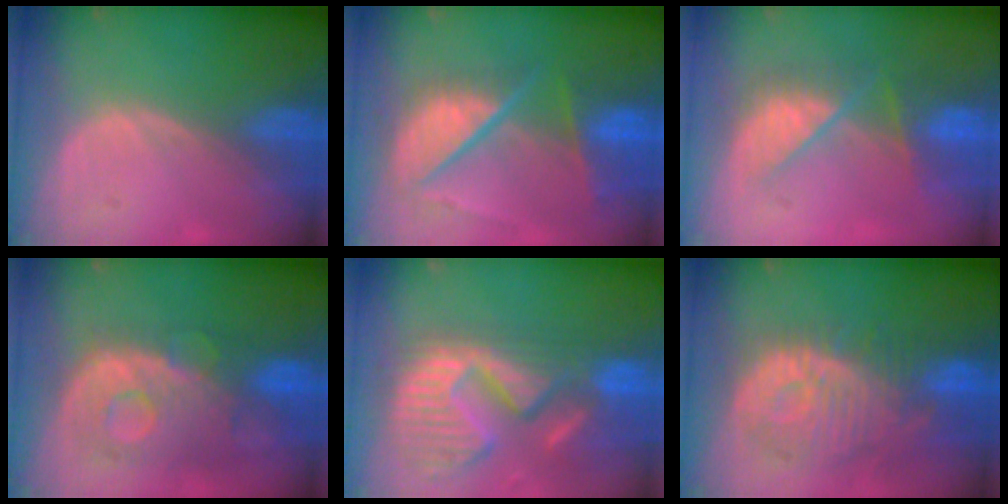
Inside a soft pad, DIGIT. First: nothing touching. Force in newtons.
{"total": 10.6, "press": 8.9, "slide": 5.8}
{"total": 7.6, "press": 7.3, "slide": 2.0}
{"total": 11.2, "press": 9.7, "slide": 5.6}
{"total": 14.7, "press": 12.3, "slide": 8.1}
{"total": 12.3, "press": 11.1, "slide": 5.2}